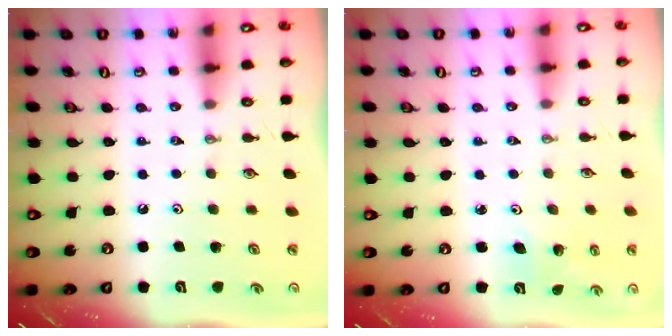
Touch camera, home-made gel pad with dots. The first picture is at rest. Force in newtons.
{"total": 3.4, "press": 2.8, "slide": 2.1}